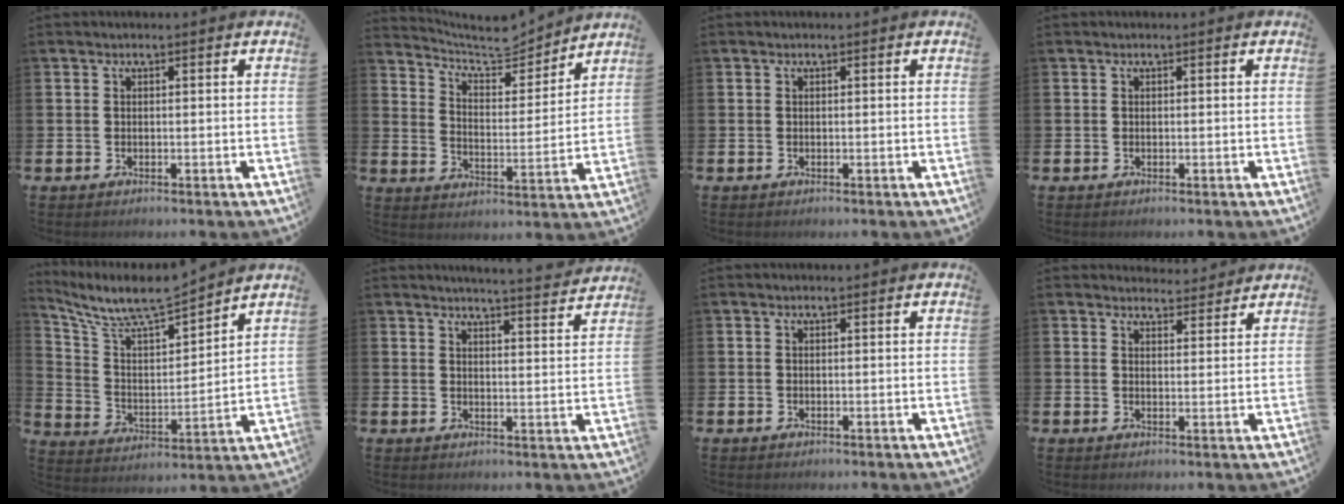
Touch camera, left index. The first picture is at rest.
{"total": 7.7, "force": [7.1, 1.9, 2.0], "torque": [-0.060, -0.054, 0.121]}
{"total": 0.0}
{"total": 0.0}
{"total": 9.0, "force": [8.3, 1.2, 3.1], "torque": [-0.101, -0.058, 0.145]}
{"total": 4.5, "force": [4.4, -0.7, 0.5], "torque": [-0.011, -0.034, 0.075]}
{"total": 0.0}
{"total": 3.4, "force": [3.4, 0.6, -0.2], "torque": [0.006, -0.021, 0.060]}